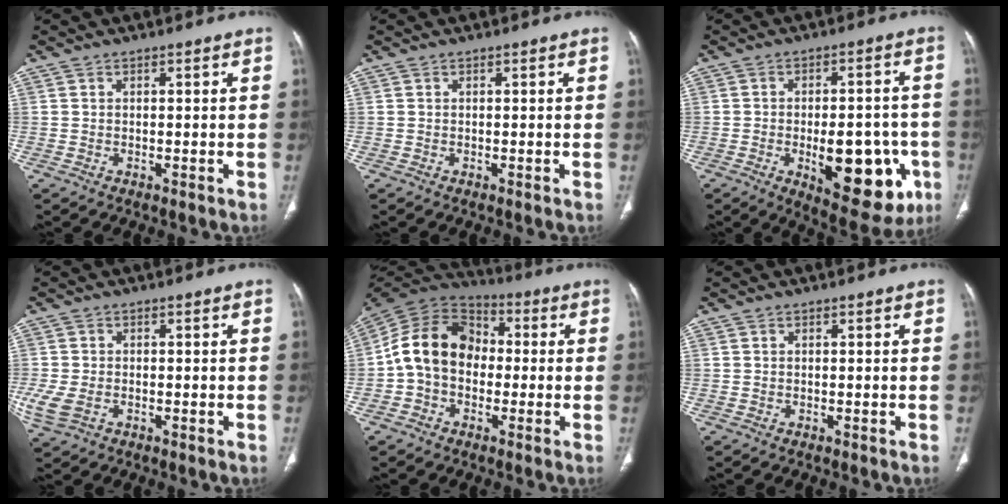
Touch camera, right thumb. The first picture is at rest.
{"total": 0.0}
{"total": 18.0, "force": [-5.4, 8.3, 15.0], "torque": [-0.168, 0.013, -0.056]}
{"total": 5.1, "force": [-1.4, 3.3, 3.6], "torque": [-0.096, -0.002, -0.023]}
{"total": 14.2, "force": [-1.0, 10.9, 9.0], "torque": [-0.146, 0.039, -0.033]}
{"total": 0.0}